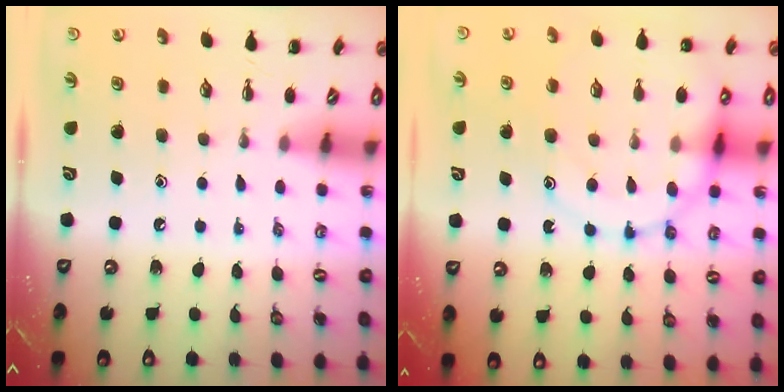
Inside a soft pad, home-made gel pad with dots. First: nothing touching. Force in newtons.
{"total": 15.4, "press": 15.2, "slide": 2.4}